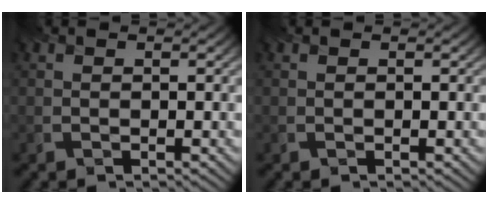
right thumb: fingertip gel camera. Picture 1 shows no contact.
{"total": 0.0}